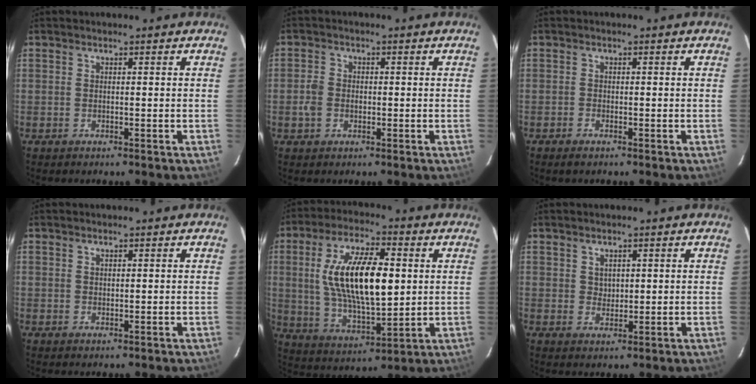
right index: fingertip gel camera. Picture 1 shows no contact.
{"total": 3.3, "force": [-0.8, 2.8, 1.7], "torque": [-0.042, 0.008, -0.016]}
{"total": 1.1, "force": [-0.9, 0.4, 0.4], "torque": [-0.012, -0.003, -0.020]}
{"total": 0.8, "force": [0.5, 0.5, 0.3], "torque": [-0.003, 0.003, 0.010]}
{"total": 18.2, "force": [2.8, 7.3, 16.5], "torque": [-0.306, 0.007, 0.061]}
{"total": 2.2, "force": [1.1, 1.8, 0.7], "torque": [-0.006, 0.004, 0.022]}